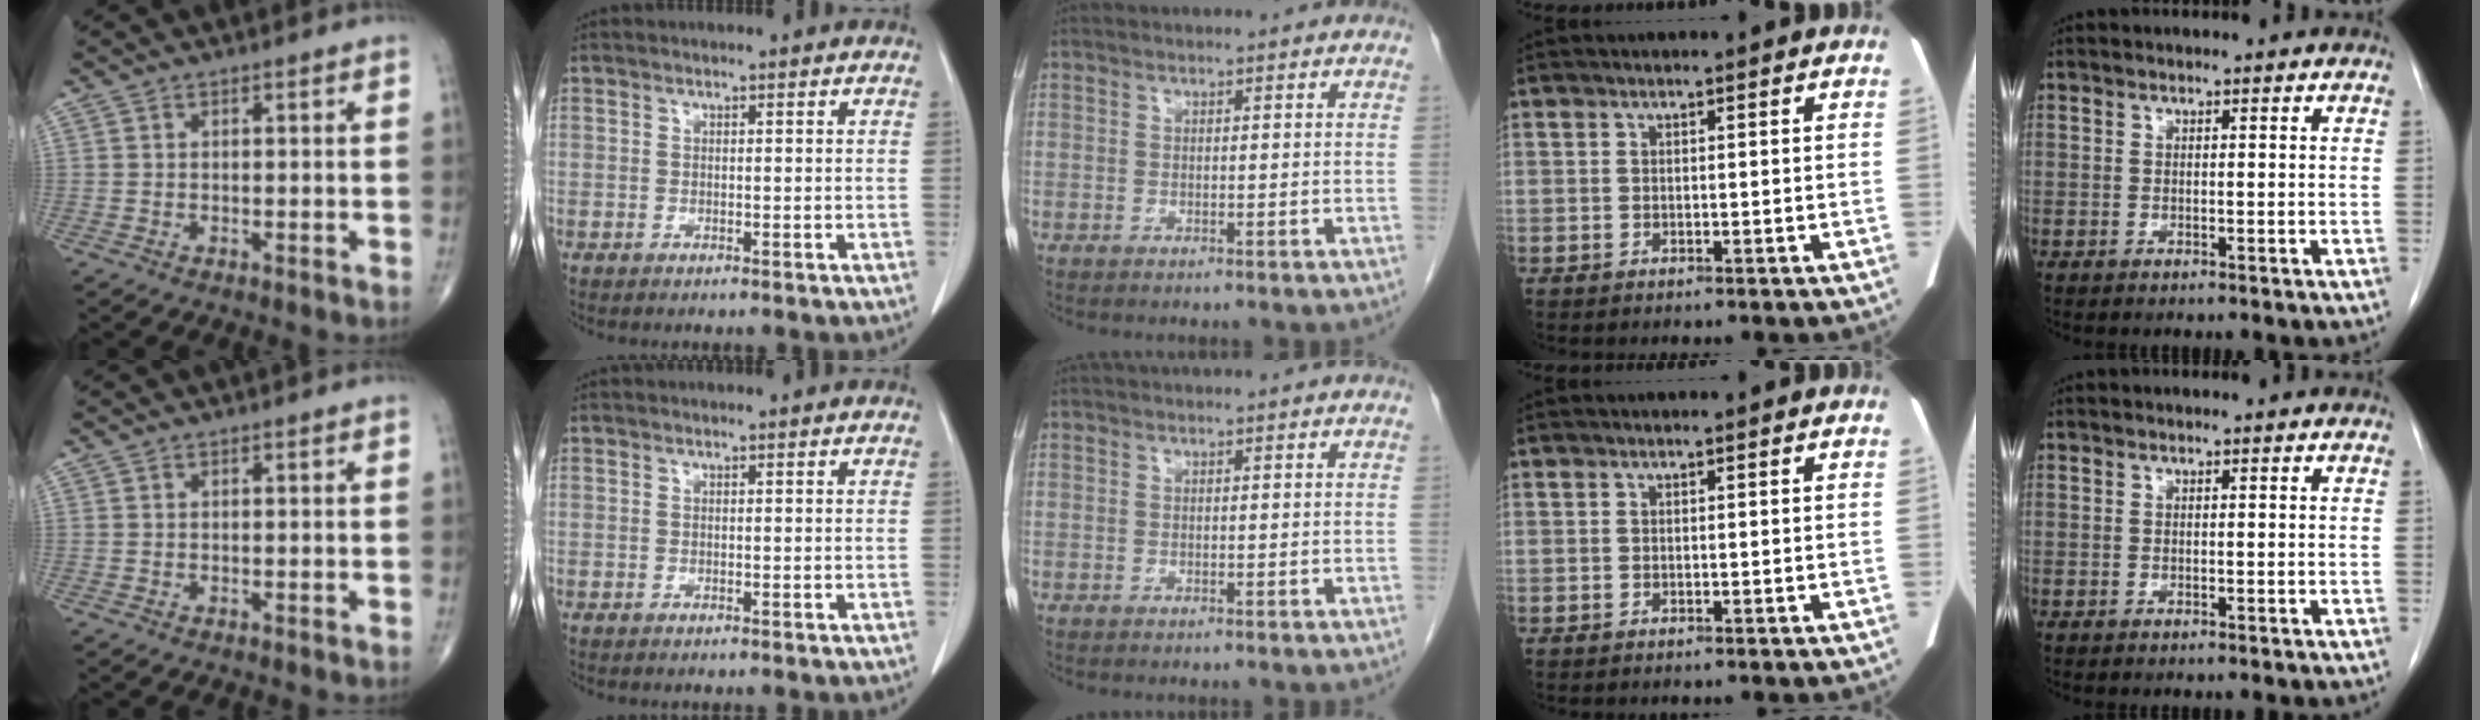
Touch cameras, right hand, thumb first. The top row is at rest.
{}